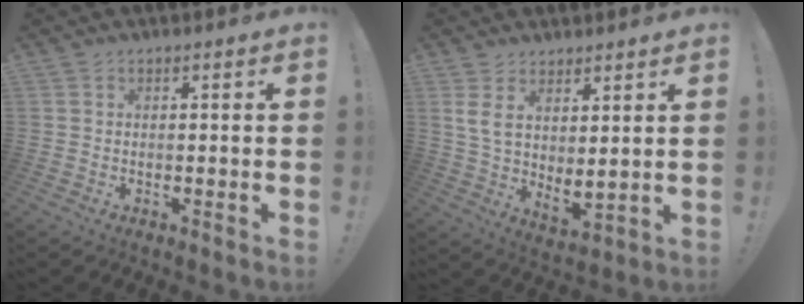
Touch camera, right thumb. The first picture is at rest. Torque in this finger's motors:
{"motor_torque": [0.36, 0.37, 0.51, 0.34, 0.10]}